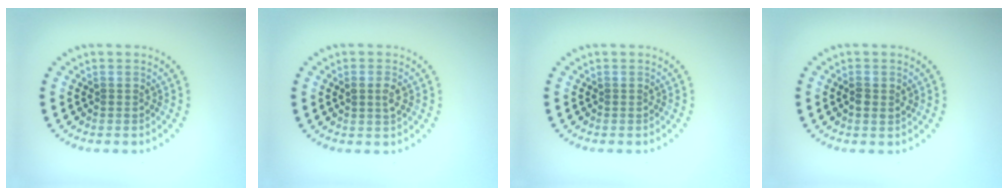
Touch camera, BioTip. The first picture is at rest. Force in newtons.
{"total": 1.5, "press": 1.4, "slide": 0.3}
{"total": 0.0}
{"total": 1.3, "press": 1.3, "slide": 0.1}